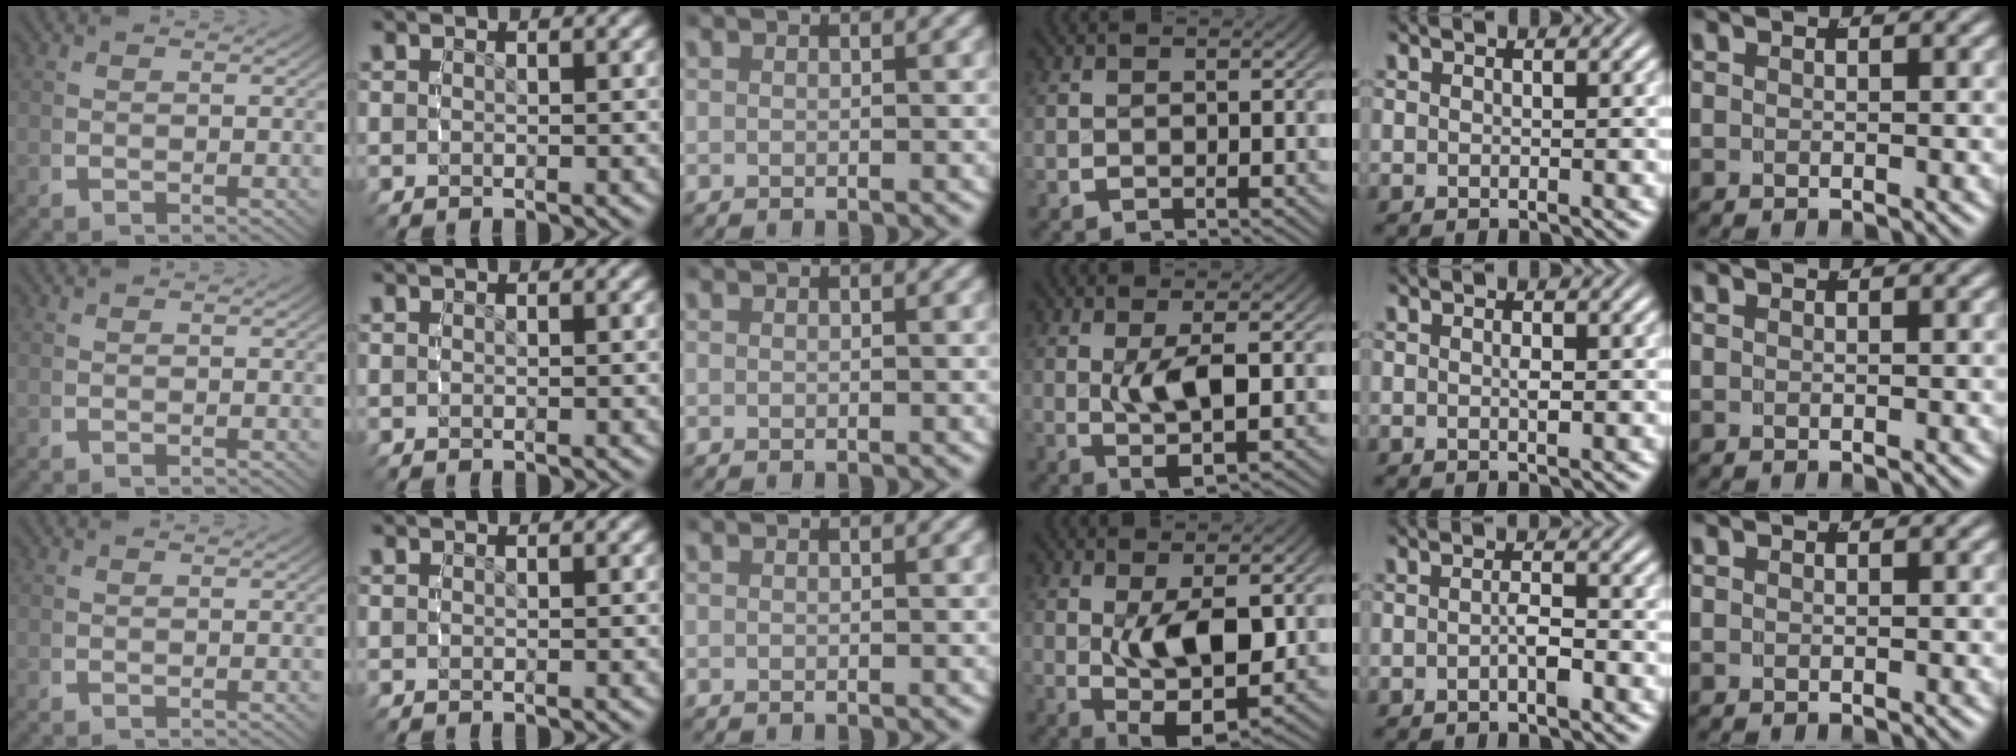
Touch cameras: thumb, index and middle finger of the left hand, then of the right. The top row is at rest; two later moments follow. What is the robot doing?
{"motion": "grasp_and_lifting", "object": "camera"}